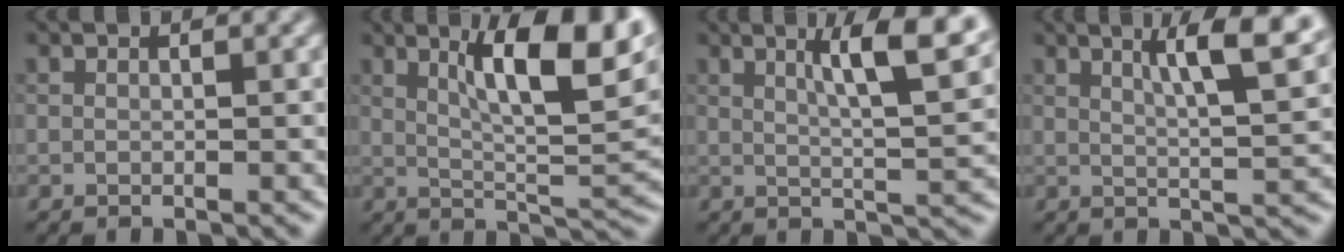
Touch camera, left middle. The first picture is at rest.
{"total": 10.1, "force": [4.3, 2.6, 8.8], "torque": [-0.127, 0.001, 0.070]}
{"total": 7.3, "force": [3.2, 1.4, 6.4], "torque": [-0.087, 0.006, 0.051]}
{"total": 6.8, "force": [3.2, 1.3, 5.9], "torque": [-0.080, 0.006, 0.052]}